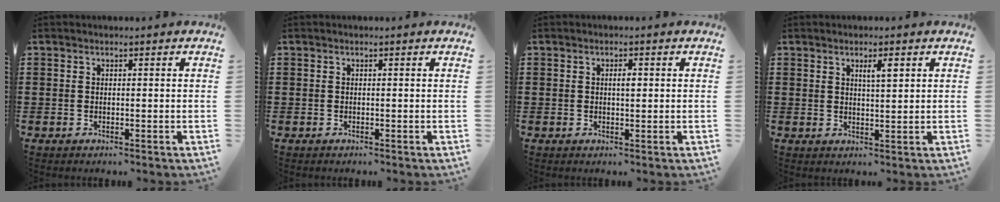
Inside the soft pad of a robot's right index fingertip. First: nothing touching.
{"total": 0.0}
{"total": 1.7, "force": [0.2, 0.5, 1.6], "torque": [-0.030, 0.005, 0.002]}
{"total": 2.6, "force": [1.3, 0.5, 2.2], "torque": [-0.036, 0.001, 0.018]}